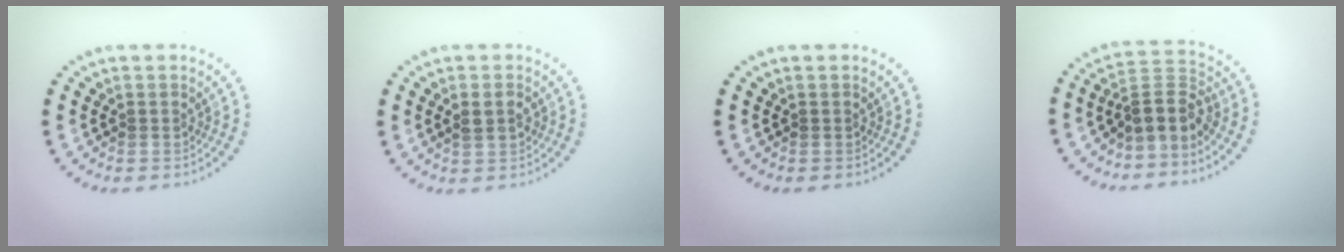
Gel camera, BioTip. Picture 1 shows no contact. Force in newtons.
{"total": 1.7, "press": 1.7, "slide": 0.0}
{"total": 0.0}
{"total": 3.6, "press": 3.0, "slide": 1.9}